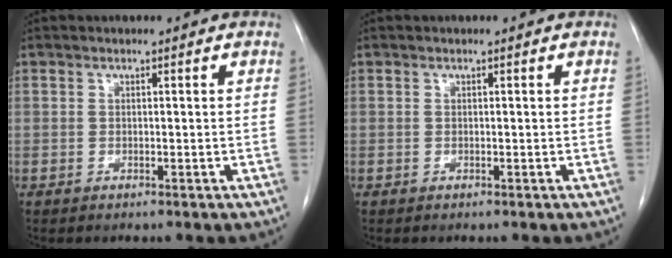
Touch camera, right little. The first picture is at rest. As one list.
[{"total": 0.0}]